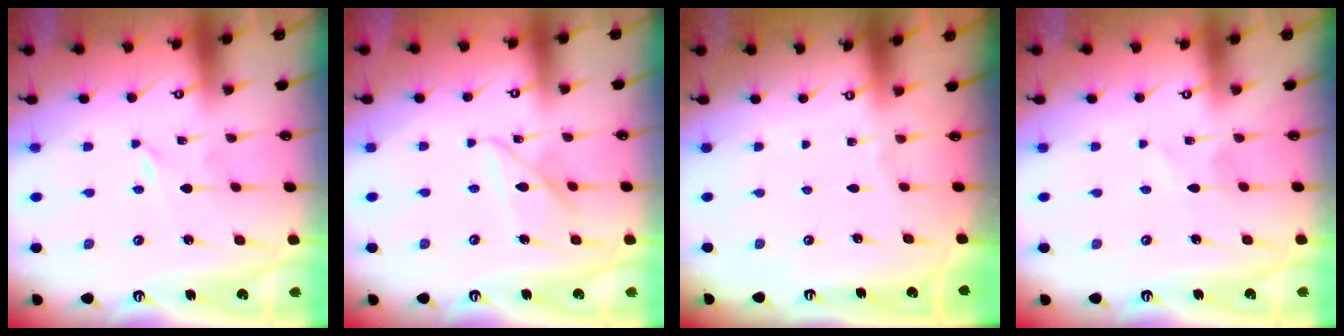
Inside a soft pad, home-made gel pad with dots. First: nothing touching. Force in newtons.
{"total": 8.8, "press": 8.8, "slide": 0.6}
{"total": 0.0}
{"total": 1.6, "press": 1.6, "slide": 0.1}